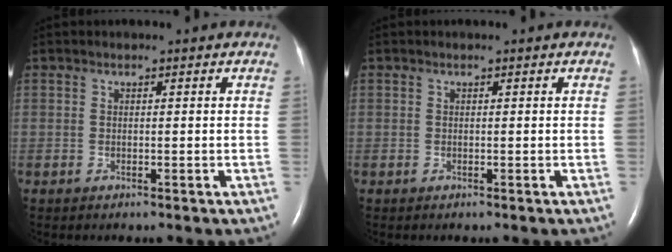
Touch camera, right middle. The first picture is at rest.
{"total": 0.0}